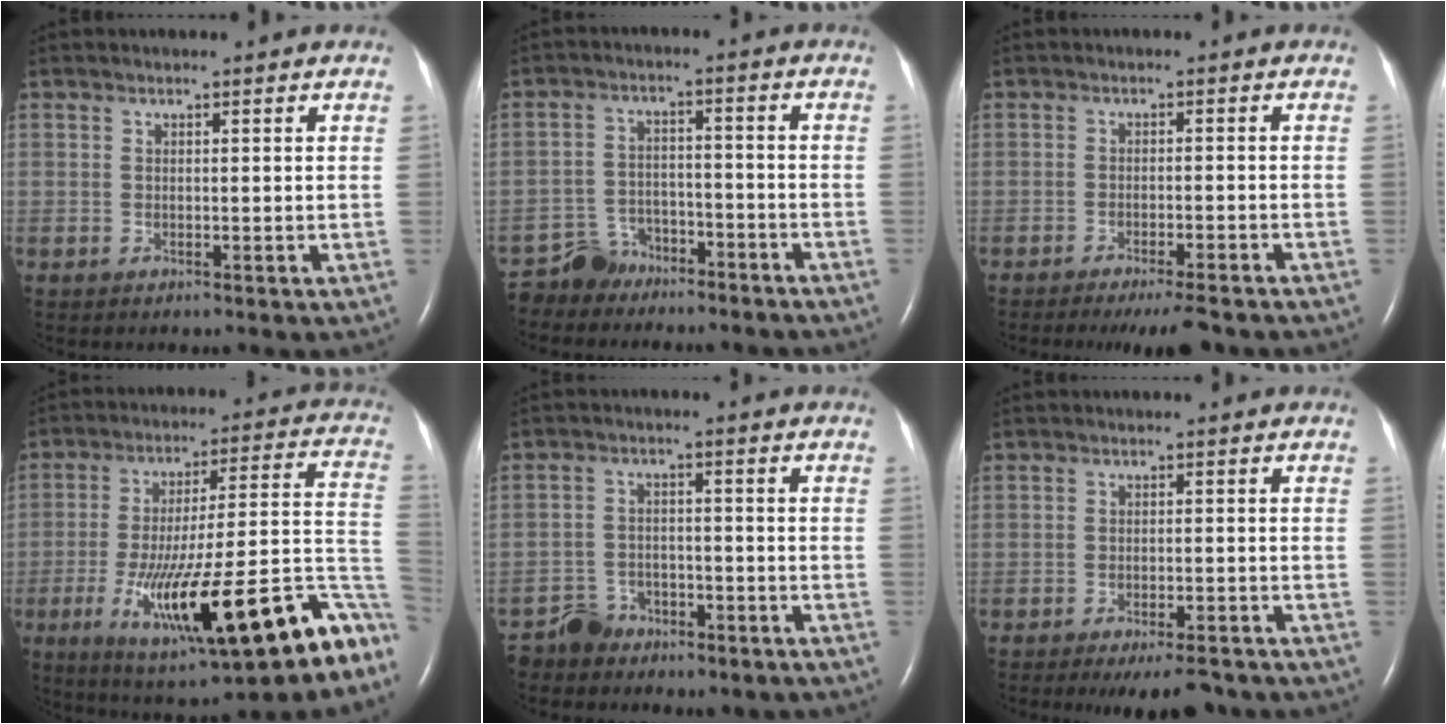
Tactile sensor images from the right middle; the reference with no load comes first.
{"total": 7.3, "force": [-6.5, 3.4, 0.0], "torque": [-0.005, 0.016, -0.107]}
{"total": 8.0, "force": [-6.9, 0.6, 3.9], "torque": [-0.041, -0.017, -0.098]}
{"total": 26.9, "force": [-12.8, 5.3, 23.0], "torque": [-0.271, 0.000, -0.191]}
{"total": 6.5, "force": [-5.3, 3.8, 0.2], "torque": [-0.005, 0.012, -0.084]}
{"total": 8.8, "force": [-7.8, 2.0, 3.8], "torque": [-0.040, -0.008, -0.101]}